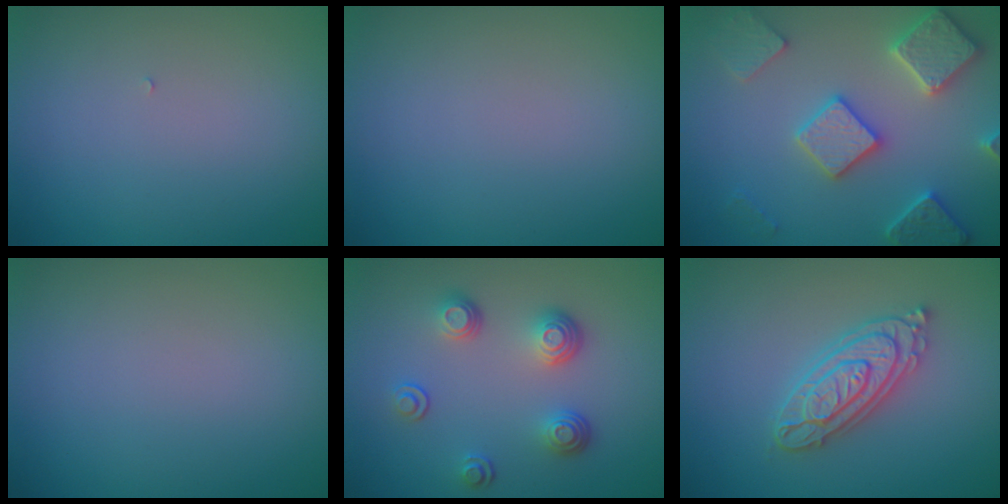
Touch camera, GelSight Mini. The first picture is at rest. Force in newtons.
{"total": 0.0}
{"total": 5.7, "press": 5.6, "slide": 1.3}
{"total": 0.0}
{"total": 3.5, "press": 2.8, "slide": 2.2}
{"total": 4.4, "press": 4.3, "slide": 0.8}